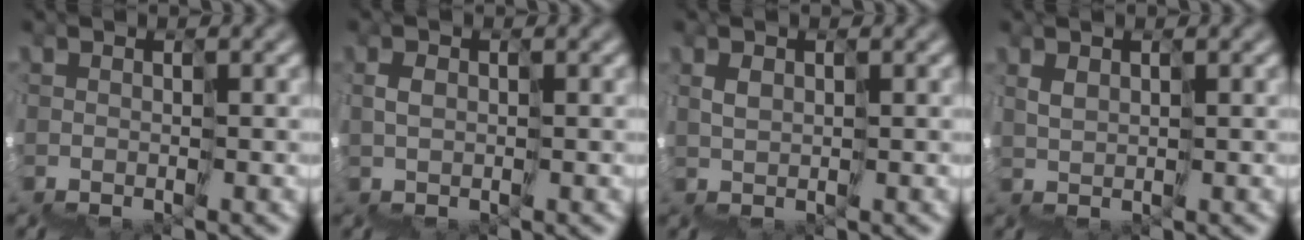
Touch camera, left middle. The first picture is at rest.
{"total": 0.7, "force": [0.1, 0.2, 0.6], "torque": [-0.014, 0.009, 0.002]}
{"total": 0.9, "force": [0.7, -0.3, 0.4], "torque": [-0.015, 0.013, 0.012]}
{"total": 1.2, "force": [1.1, -0.5, 0.1], "torque": [-0.011, 0.015, 0.021]}